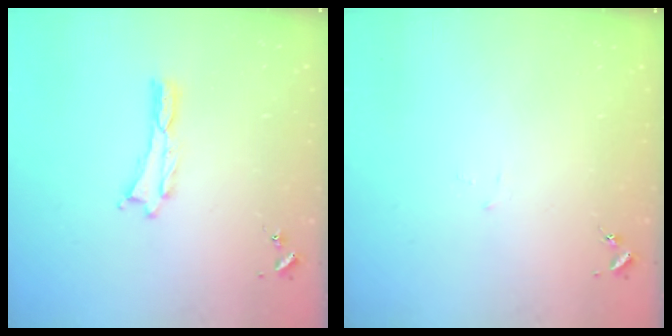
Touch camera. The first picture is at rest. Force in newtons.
{"total": 1.0, "press": 1.0, "slide": 0.1}